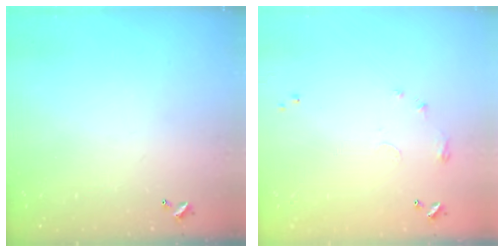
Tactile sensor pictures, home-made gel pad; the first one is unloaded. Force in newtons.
{"total": 6.3, "press": 6.3, "slide": 0.9}